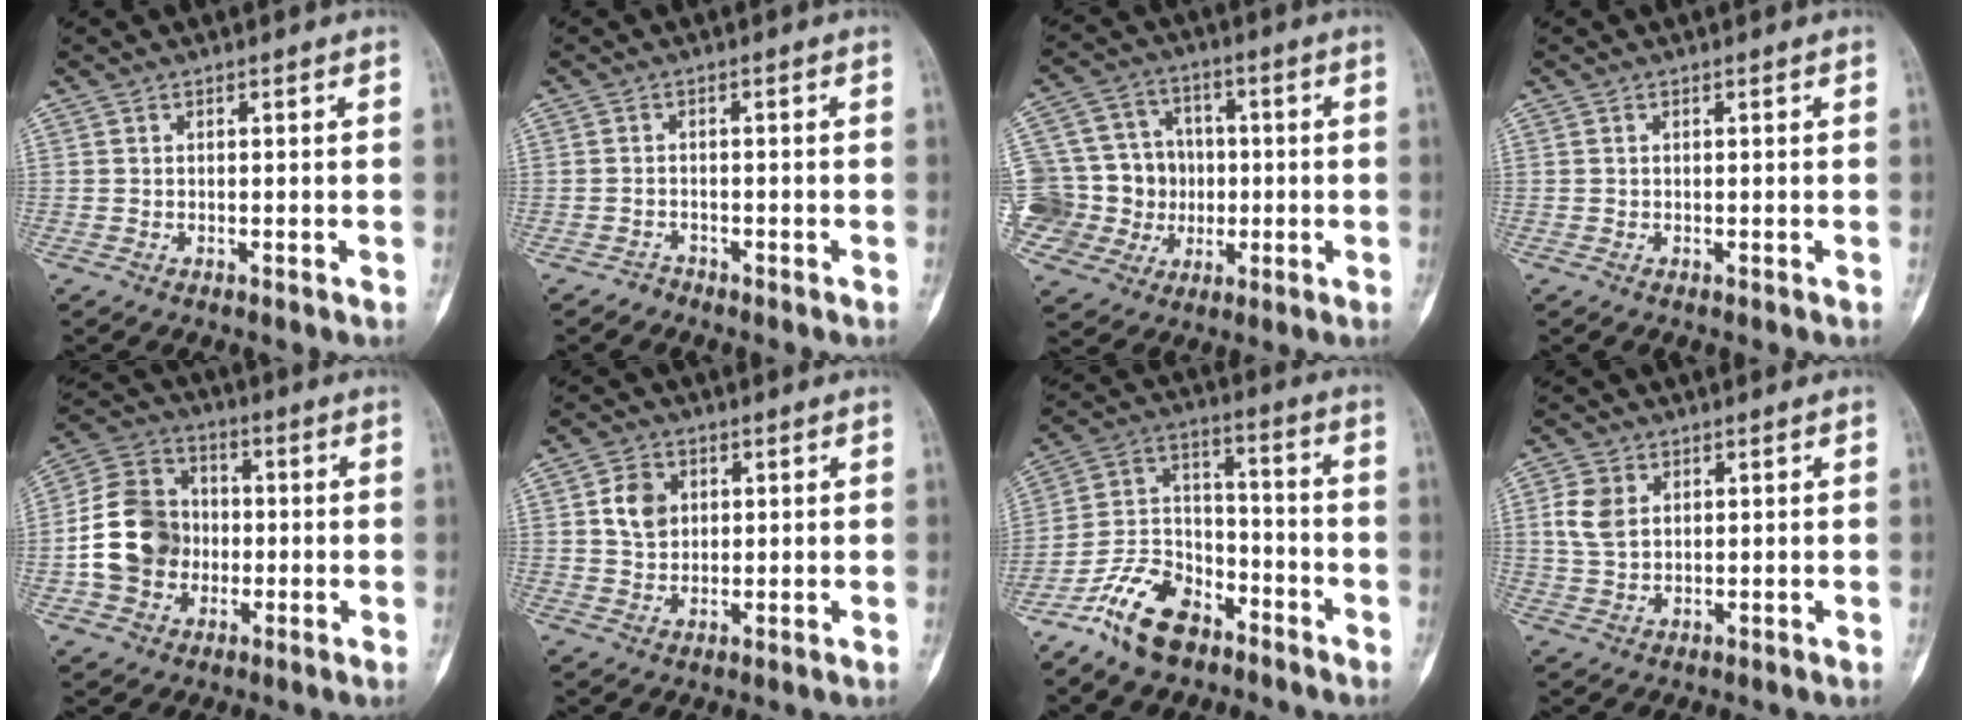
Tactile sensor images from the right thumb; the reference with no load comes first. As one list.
[{"total": 1.5, "force": [-1.2, 0.9, -0.4], "torque": [0.013, 0.004, -0.028]}, {"total": 20.1, "force": [-1.3, 17.3, 10.1], "torque": [-0.189, 0.037, -0.005]}, {"total": 0.0}, {"total": 14.5, "force": [-1.7, 12.1, 7.8], "torque": [-0.119, 0.025, -0.037]}, {"total": 6.0, "force": [1.6, 4.7, 3.3], "torque": [-0.035, -0.007, 0.027]}, {"total": 14.0, "force": [-9.4, 7.8, 6.9], "torque": [-0.110, 0.074, -0.179]}, {"total": 5.9, "force": [1.6, 4.2, 3.8], "torque": [-0.066, 0.001, 0.034]}]